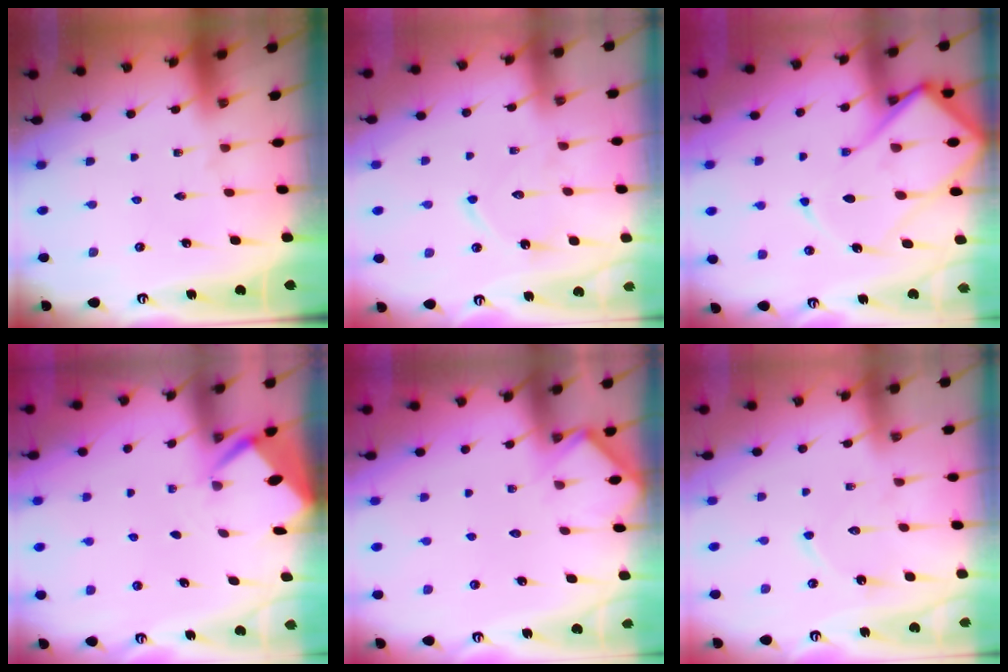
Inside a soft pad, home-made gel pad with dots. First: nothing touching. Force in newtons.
{"total": 9.1, "press": 9.1, "slide": 0.6}
{"total": 18.4, "press": 18.3, "slide": 1.9}
{"total": 2.5, "press": 2.5, "slide": 0.3}
{"total": 6.0, "press": 6.0, "slide": 0.5}
{"total": 6.9, "press": 6.9, "slide": 0.5}